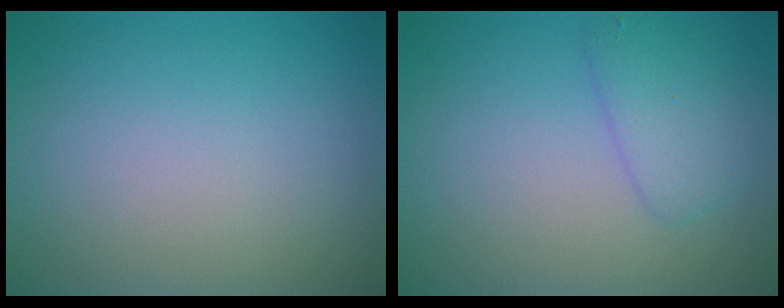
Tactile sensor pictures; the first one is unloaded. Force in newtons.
{"total": 2.5, "press": 2.5, "slide": 0.2}